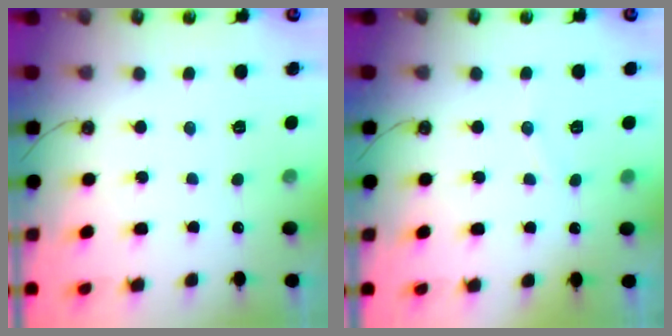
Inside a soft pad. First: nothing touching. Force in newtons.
{"total": 3.4, "press": 3.4, "slide": 0.4}